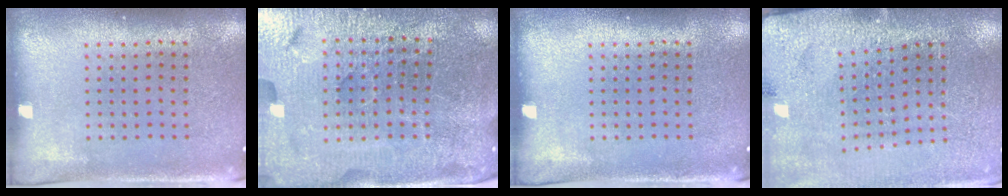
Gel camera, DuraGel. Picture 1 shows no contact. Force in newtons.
{"total": 5.1, "press": 4.9, "slide": 1.5}
{"total": 0.0}
{"total": 2.8, "press": 2.8, "slide": 0.2}